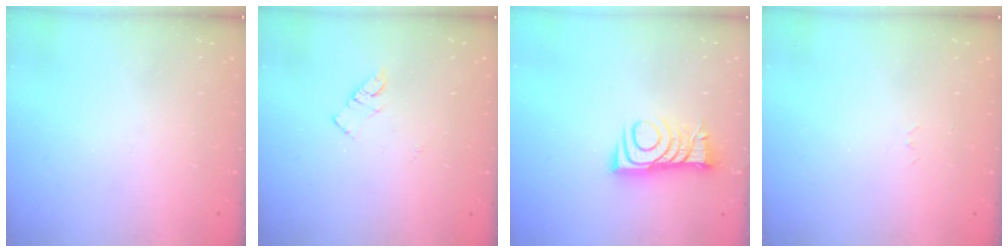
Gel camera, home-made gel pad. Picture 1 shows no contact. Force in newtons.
{"total": 5.6, "press": 5.6, "slide": 0.8}
{"total": 9.0, "press": 9.0, "slide": 0.1}
{"total": 2.6, "press": 2.6, "slide": 0.4}